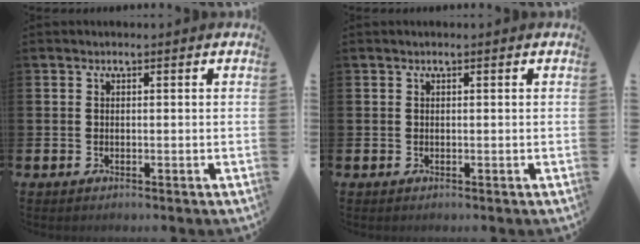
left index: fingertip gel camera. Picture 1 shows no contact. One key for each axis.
{"total": 0.0}